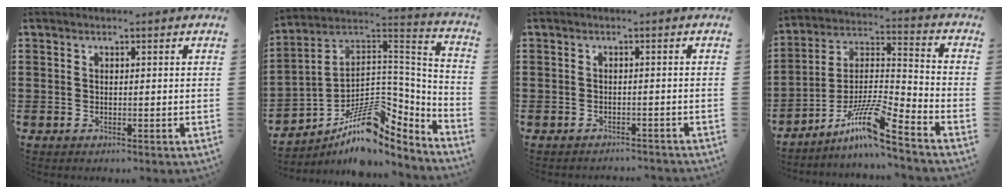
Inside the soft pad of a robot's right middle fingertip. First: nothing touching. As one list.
[{"total": 10.2, "force": [-6.7, 4.4, 6.3], "torque": [-0.123, -0.016, -0.132]}, {"total": 1.3, "force": [-1.3, 0.1, -0.1], "torque": [-0.002, 0.004, -0.030]}, {"total": 11.1, "force": [-8.2, 0.8, 7.5], "torque": [-0.155, -0.003, -0.164]}]